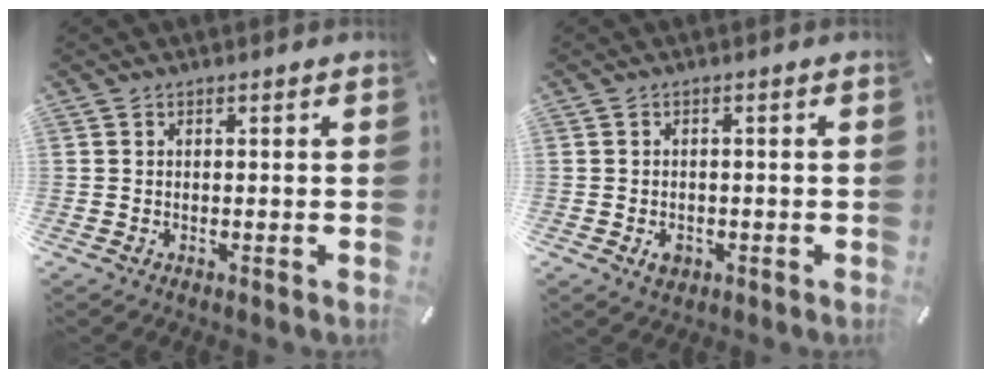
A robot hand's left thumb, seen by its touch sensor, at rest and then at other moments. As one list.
[{"total": 3.1, "force": [-1.1, 2.4, 1.6], "torque": [-0.018, 0.003, -0.019]}]